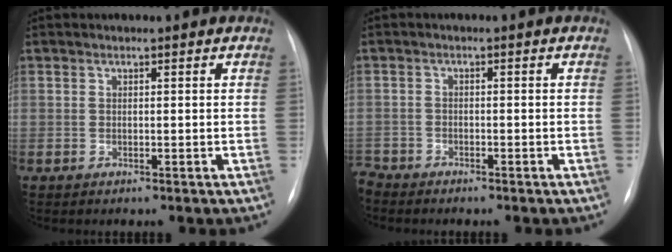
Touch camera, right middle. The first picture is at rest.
{"total": 3.3, "force": [-3.1, 1.1, 0.6], "torque": [-0.003, -0.004, -0.052]}